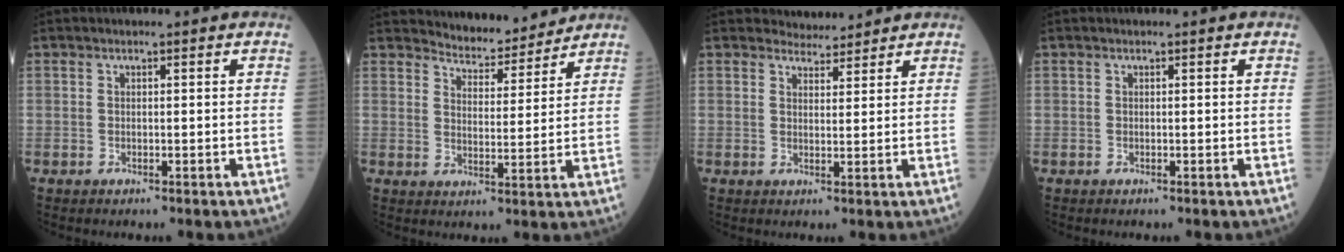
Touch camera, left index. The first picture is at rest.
{"total": 6.6, "force": [6.6, 0.9, 0.3], "torque": [-0.015, 0.000, 0.100]}
{"total": 2.8, "force": [2.7, 0.6, -0.3], "torque": [0.001, 0.003, 0.046]}
{"total": 0.0}